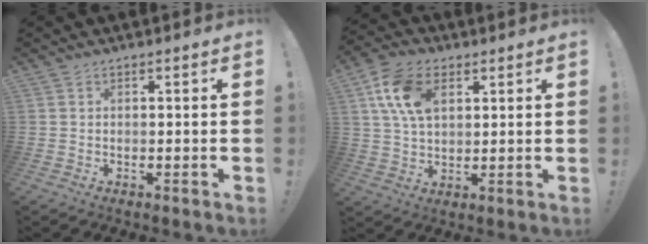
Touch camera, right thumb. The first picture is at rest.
{"total": 13.6, "force": [4.9, 8.7, 9.2], "torque": [-0.173, 0.003, 0.095]}